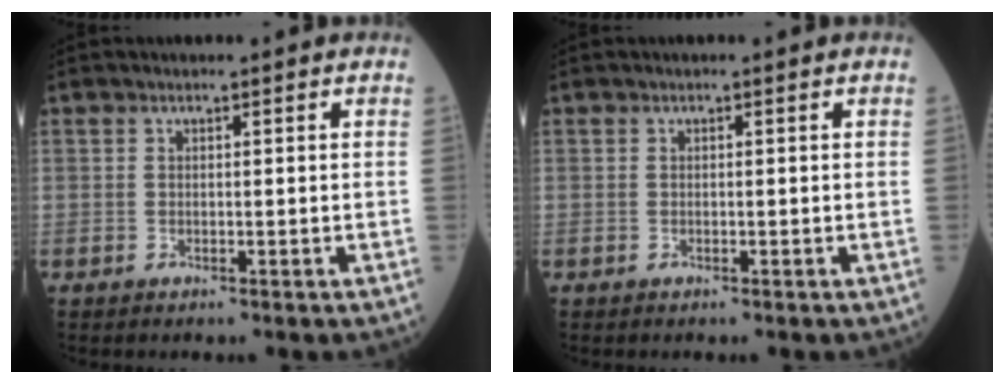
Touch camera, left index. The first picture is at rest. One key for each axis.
{"total": 0.0}